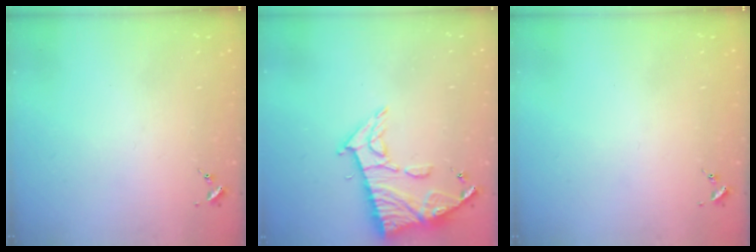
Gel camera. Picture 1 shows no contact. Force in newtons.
{"total": 13.0, "press": 12.9, "slide": 1.4}
{"total": 0.0}